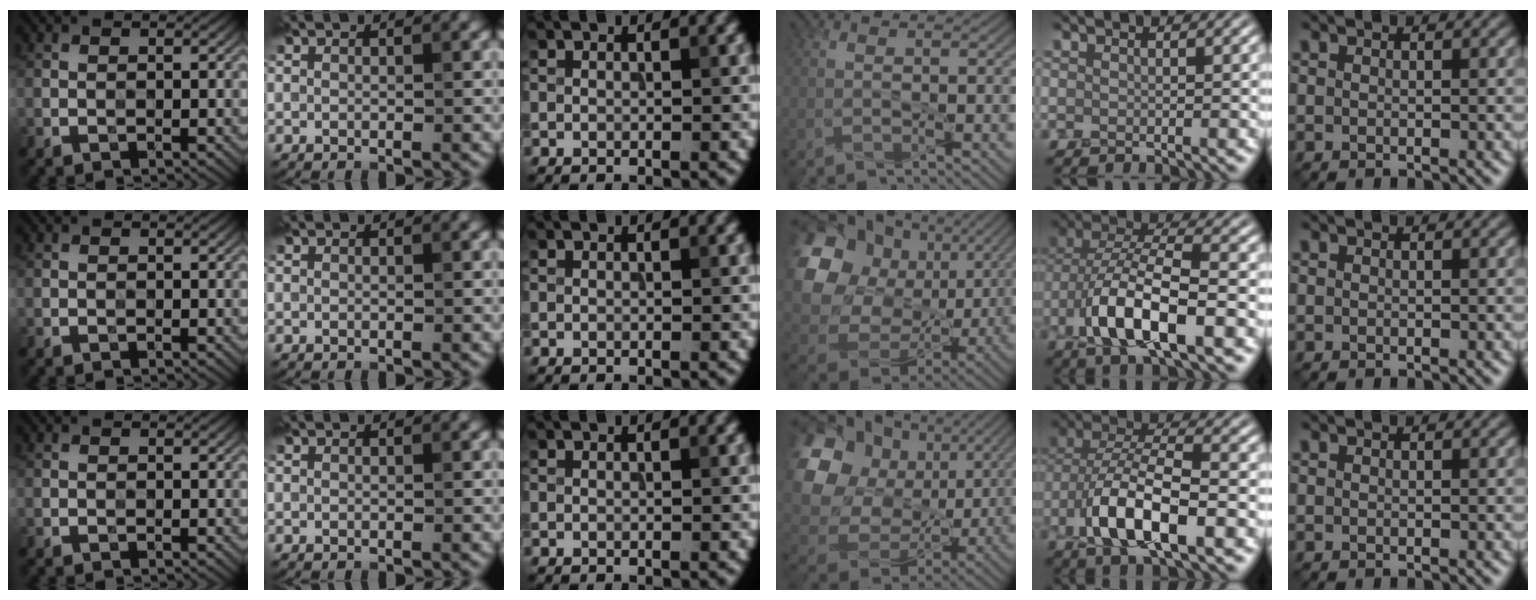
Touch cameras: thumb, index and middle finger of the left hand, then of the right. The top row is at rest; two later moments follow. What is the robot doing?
{"motion": "peel", "object": "bandage"}